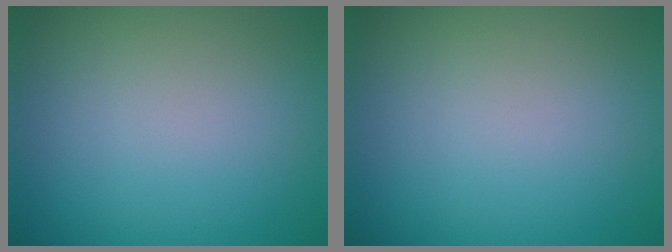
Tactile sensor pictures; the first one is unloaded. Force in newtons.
{"total": 0.0}